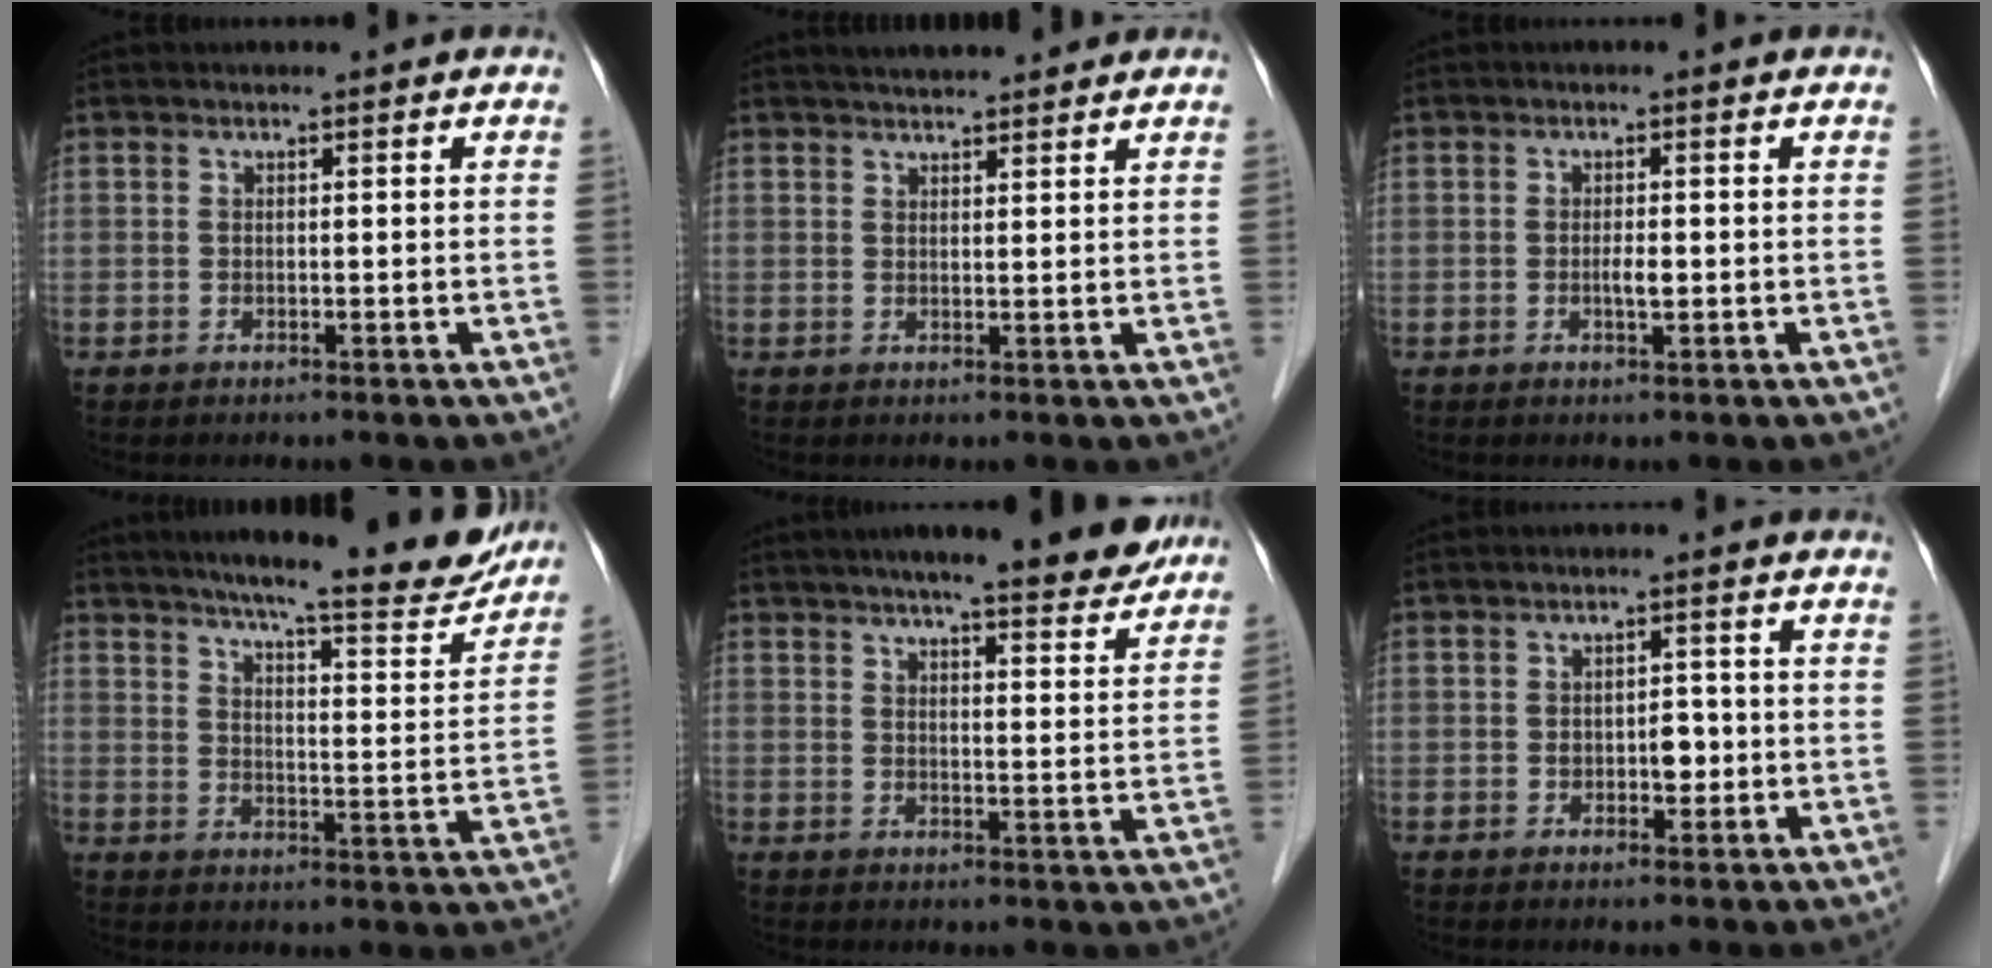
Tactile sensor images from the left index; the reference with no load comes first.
{"total": 7.0, "force": [6.4, 1.1, 2.6], "torque": [-0.037, 0.027, 0.087]}
{"total": 2.0, "force": [-0.6, 0.4, 1.9], "torque": [-0.036, 0.000, -0.009]}
{"total": 19.2, "force": [16.8, 2.1, 9.0], "torque": [-0.127, -0.029, 0.217]}
{"total": 14.7, "force": [12.5, 1.9, 7.4], "torque": [-0.098, 0.001, 0.161]}
{"total": 2.8, "force": [-0.6, 1.7, 2.1], "torque": [-0.029, 0.005, -0.003]}